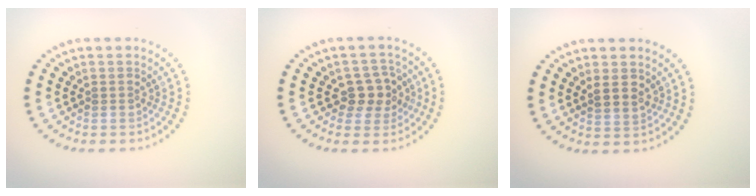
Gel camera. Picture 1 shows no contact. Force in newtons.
{"total": 2.9, "press": 2.8, "slide": 0.9}
{"total": 1.5, "press": 1.3, "slide": 0.7}